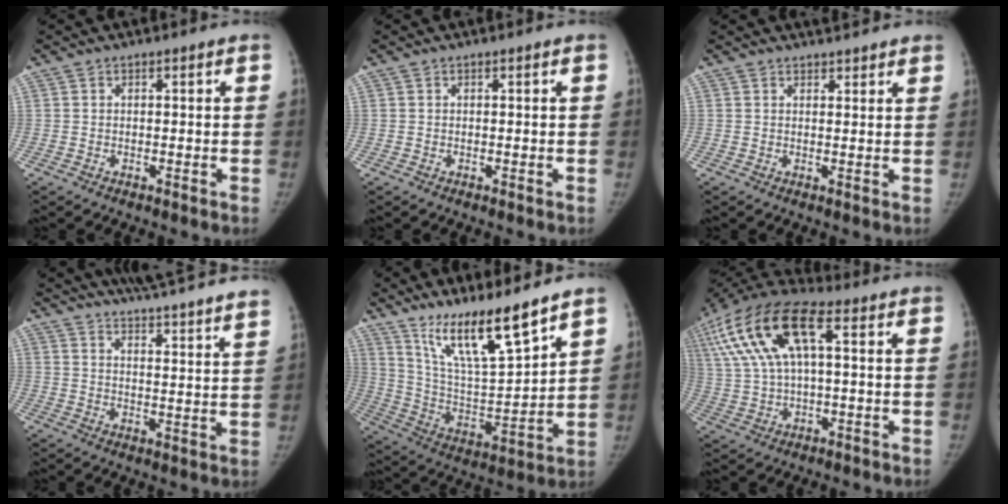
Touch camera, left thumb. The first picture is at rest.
{"total": 0.0}
{"total": 4.3, "force": [3.8, 1.2, 1.7], "torque": [-0.002, 0.000, 0.050]}
{"total": 24.1, "force": [22.0, 1.9, 9.7], "torque": [-0.128, -0.103, 0.278]}
{"total": 16.4, "force": [12.1, 2.6, 10.7], "torque": [-0.167, -0.074, 0.232]}
{"total": 18.7, "force": [5.4, 7.7, 16.1], "torque": [-0.335, 0.037, 0.093]}